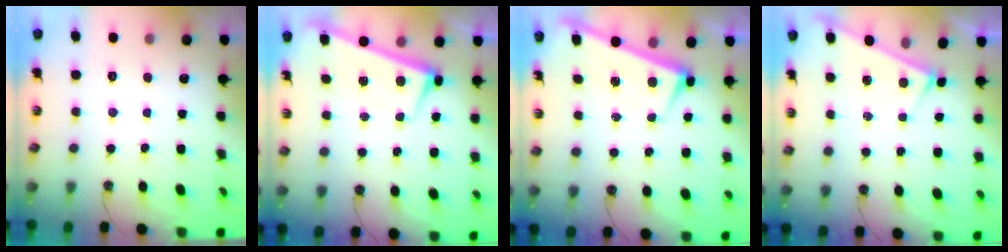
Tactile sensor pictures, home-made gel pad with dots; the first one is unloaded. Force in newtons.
{"total": 2.6, "press": 2.5, "slide": 0.9}
{"total": 2.8, "press": 2.7, "slide": 0.4}
{"total": 3.5, "press": 3.5, "slide": 0.2}